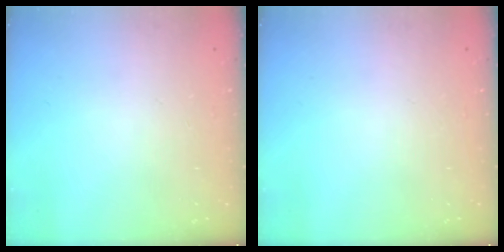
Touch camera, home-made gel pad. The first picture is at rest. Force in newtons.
{"total": 0.0}